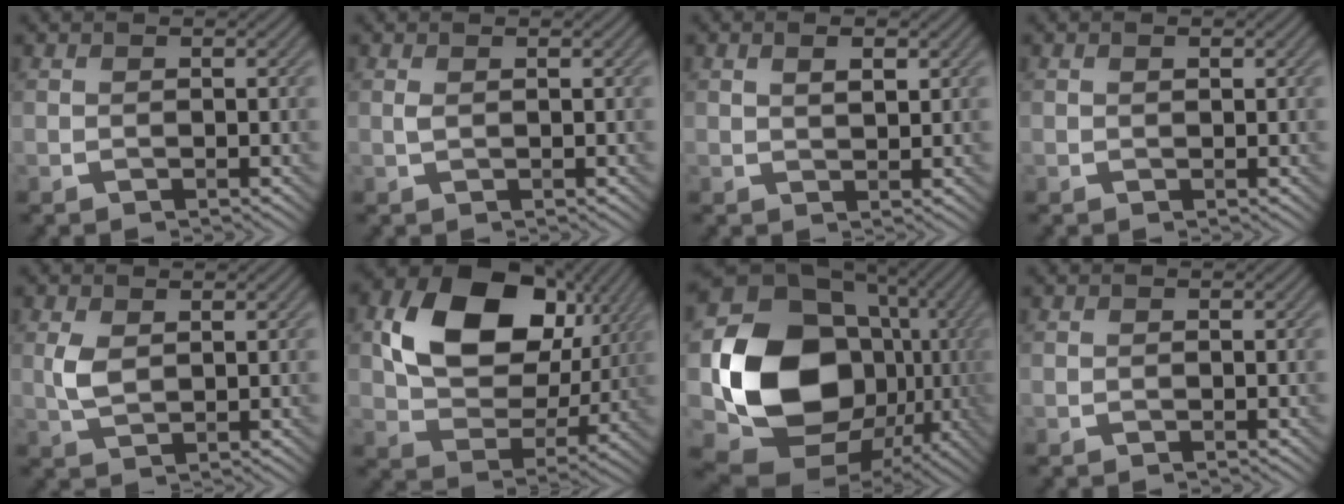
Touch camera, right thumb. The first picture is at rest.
{"total": 0.7, "force": [0.3, 0.3, 0.6], "torque": [-0.017, 0.001, 0.005]}
{"total": 2.3, "force": [1.0, 1.0, 1.8], "torque": [-0.026, -0.004, 0.021]}
{"total": 0.5, "force": [0.3, 0.3, 0.3], "torque": [-0.004, 0.000, 0.004]}
{"total": 2.9, "force": [0.9, 1.6, 2.3], "torque": [-0.059, 0.000, 0.021]}
{"total": 15.2, "force": [5.1, 10.8, 9.4], "torque": [-0.184, 0.000, 0.098]}
{"total": 18.4, "force": [-0.9, 14.9, 10.8], "torque": [-0.205, -0.054, -0.003]}
{"total": 0.0}